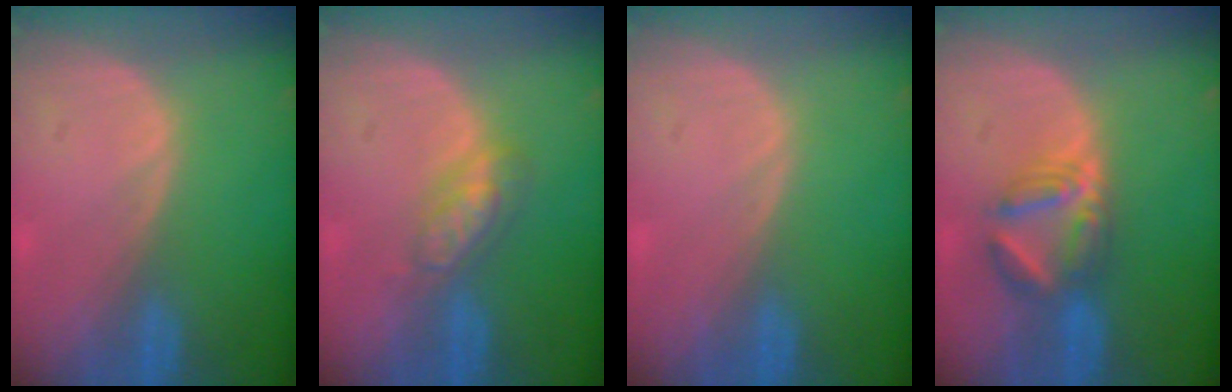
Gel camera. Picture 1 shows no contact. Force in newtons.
{"total": 4.8, "press": 4.2, "slide": 2.2}
{"total": 0.0}
{"total": 5.8, "press": 5.6, "slide": 1.3}